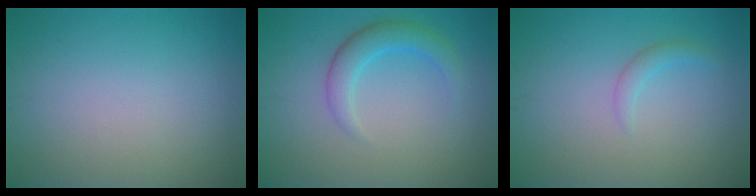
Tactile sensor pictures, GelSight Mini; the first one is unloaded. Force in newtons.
{"total": 3.0, "press": 3.0, "slide": 0.1}
{"total": 1.2, "press": 1.2, "slide": 0.1}